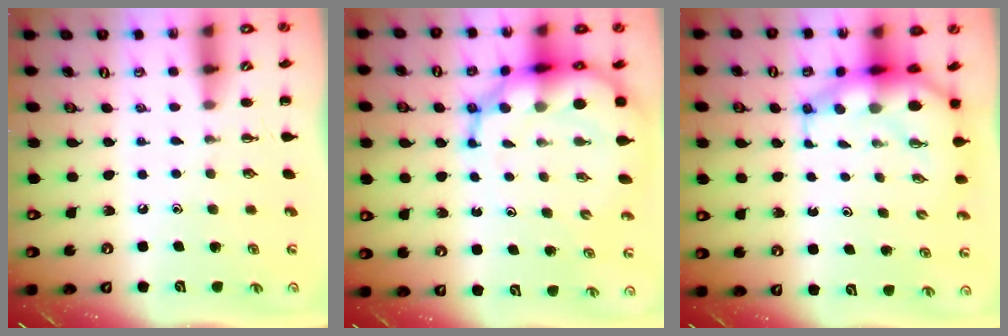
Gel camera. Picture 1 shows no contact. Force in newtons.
{"total": 13.6, "press": 13.2, "slide": 3.6}
{"total": 7.5, "press": 7.2, "slide": 1.9}